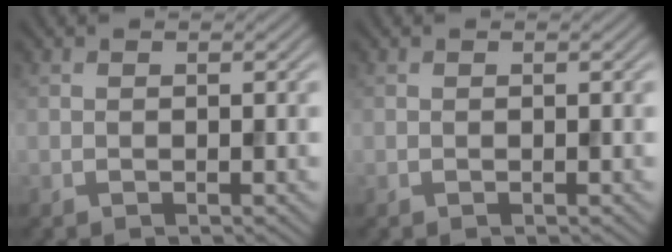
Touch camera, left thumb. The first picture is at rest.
{"total": 0.0}